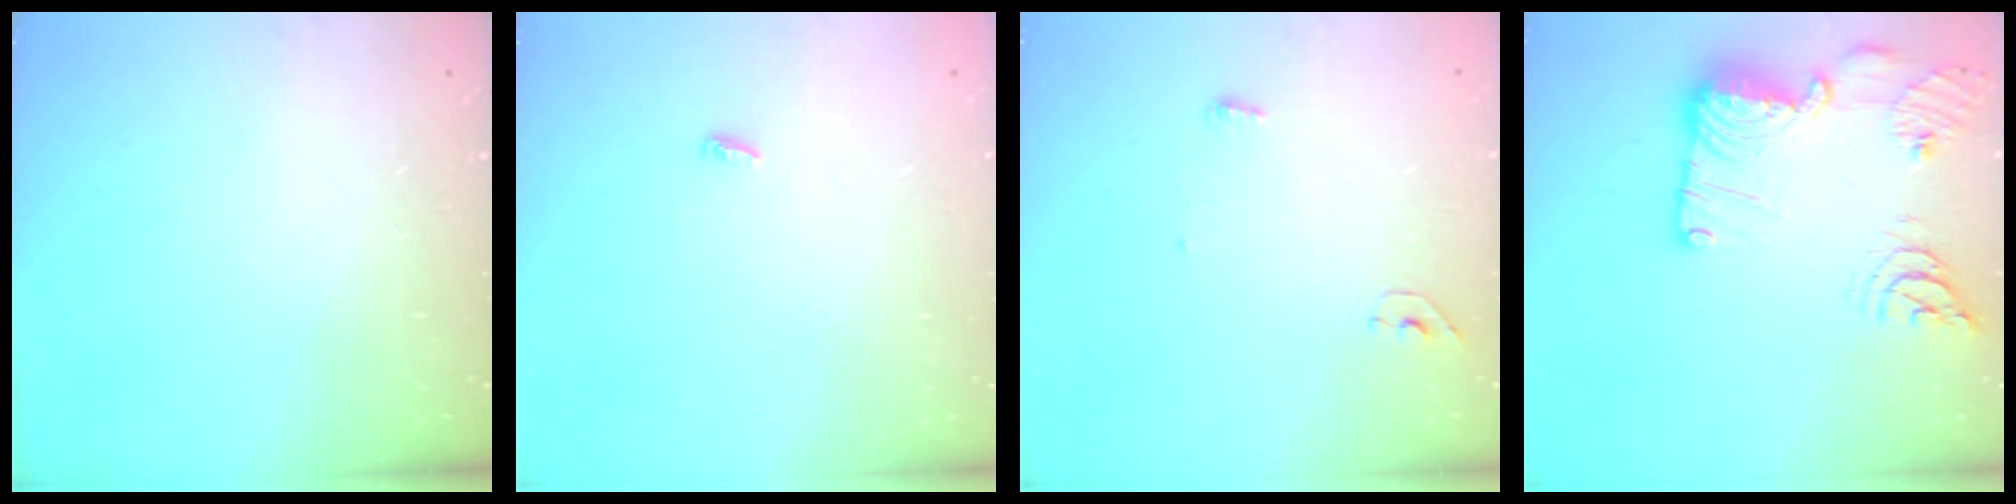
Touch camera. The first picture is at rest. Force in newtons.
{"total": 2.5, "press": 2.5, "slide": 0.2}
{"total": 6.4, "press": 4.1, "slide": 4.9}
{"total": 18.8, "press": 18.6, "slide": 2.3}